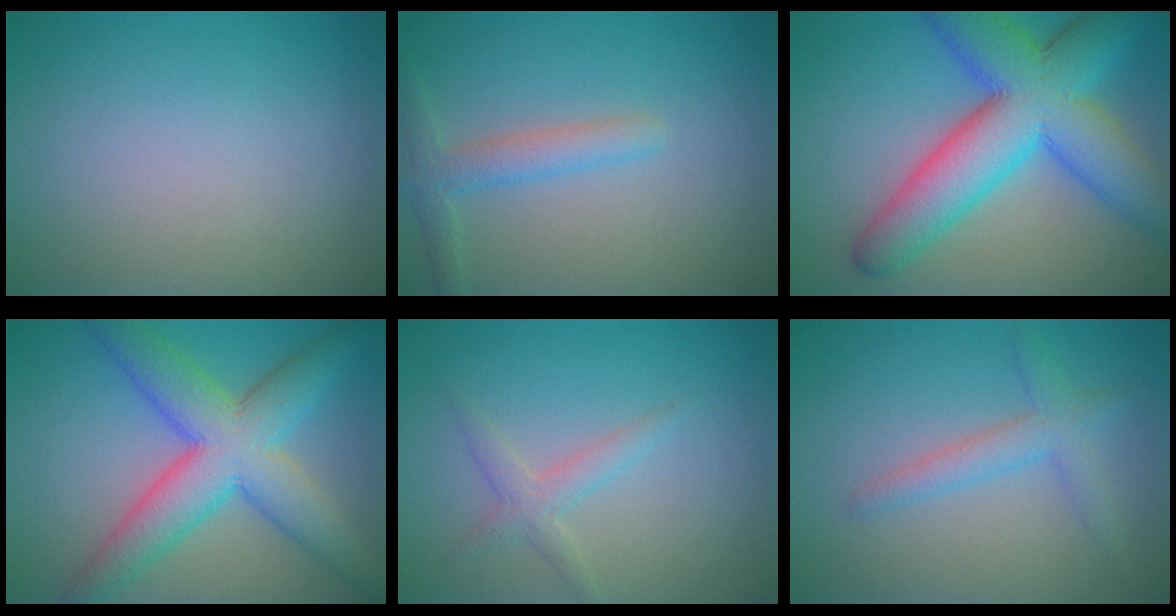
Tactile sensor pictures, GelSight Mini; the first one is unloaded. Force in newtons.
{"total": 2.6, "press": 2.6, "slide": 0.2}
{"total": 11.8, "press": 11.8, "slide": 0.1}
{"total": 8.9, "press": 8.9, "slide": 0.3}
{"total": 2.0, "press": 2.0, "slide": 0.0}
{"total": 2.6, "press": 2.6, "slide": 0.2}